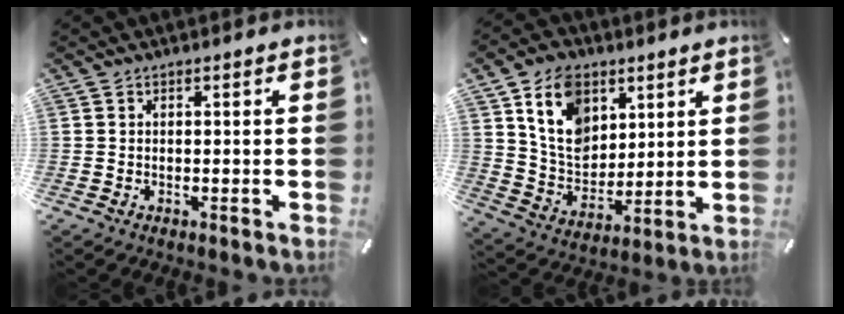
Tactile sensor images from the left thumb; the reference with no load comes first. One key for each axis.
{"total": 12.7, "fx": 6.3, "fy": 9.7, "fz": 5.3, "tx": -0.101, "ty": -0.029, "tz": 0.122}